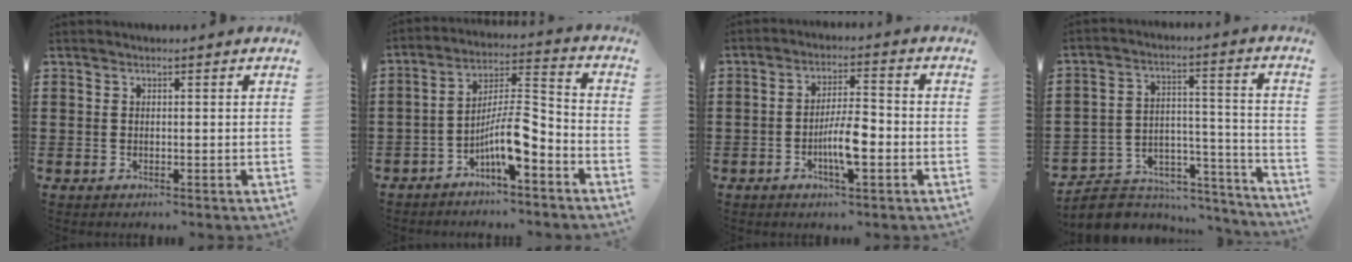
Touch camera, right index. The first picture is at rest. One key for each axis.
{"total": 9.2, "fx": -5.3, "fy": 2.2, "fz": 7.2, "tx": -0.147, "ty": -0.003, "tz": -0.103}
{"total": 6.7, "fx": -2.1, "fy": 1.8, "fz": 6.1, "tx": -0.117, "ty": -0.001, "tz": -0.041}
{"total": 5.3, "fx": -4.5, "fy": 2.6, "fz": 0.8, "tx": -0.019, "ty": 0.011, "tz": -0.087}